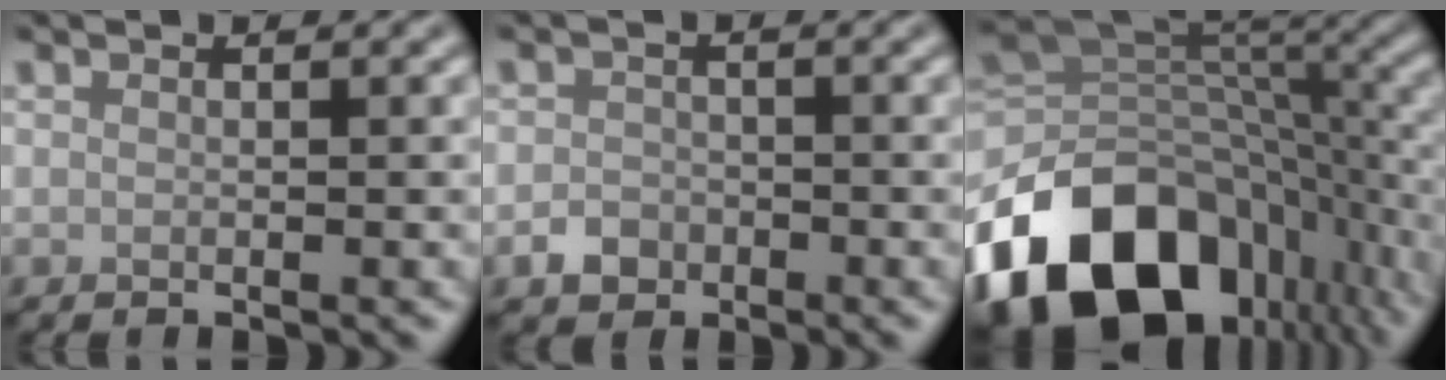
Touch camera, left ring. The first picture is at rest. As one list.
[{"total": 1.9, "force": [-1.0, 1.5, 0.6], "torque": [-0.002, 0.001, -0.023]}, {"total": 16.9, "force": [-9.0, 10.7, 9.6], "torque": [-0.202, -0.011, -0.146]}]